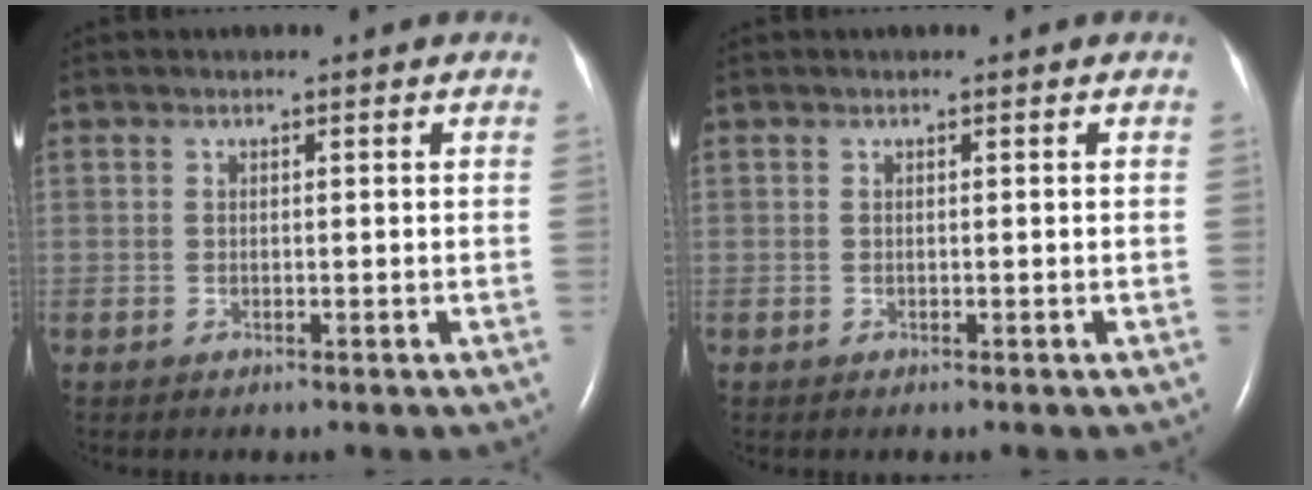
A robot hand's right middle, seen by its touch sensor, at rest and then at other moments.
{"total": 0.0}